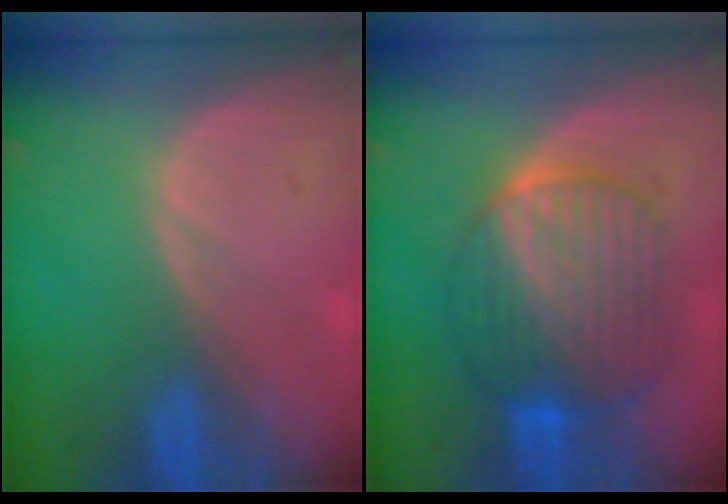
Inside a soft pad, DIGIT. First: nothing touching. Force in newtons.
{"total": 10.3, "press": 10.2, "slide": 0.8}